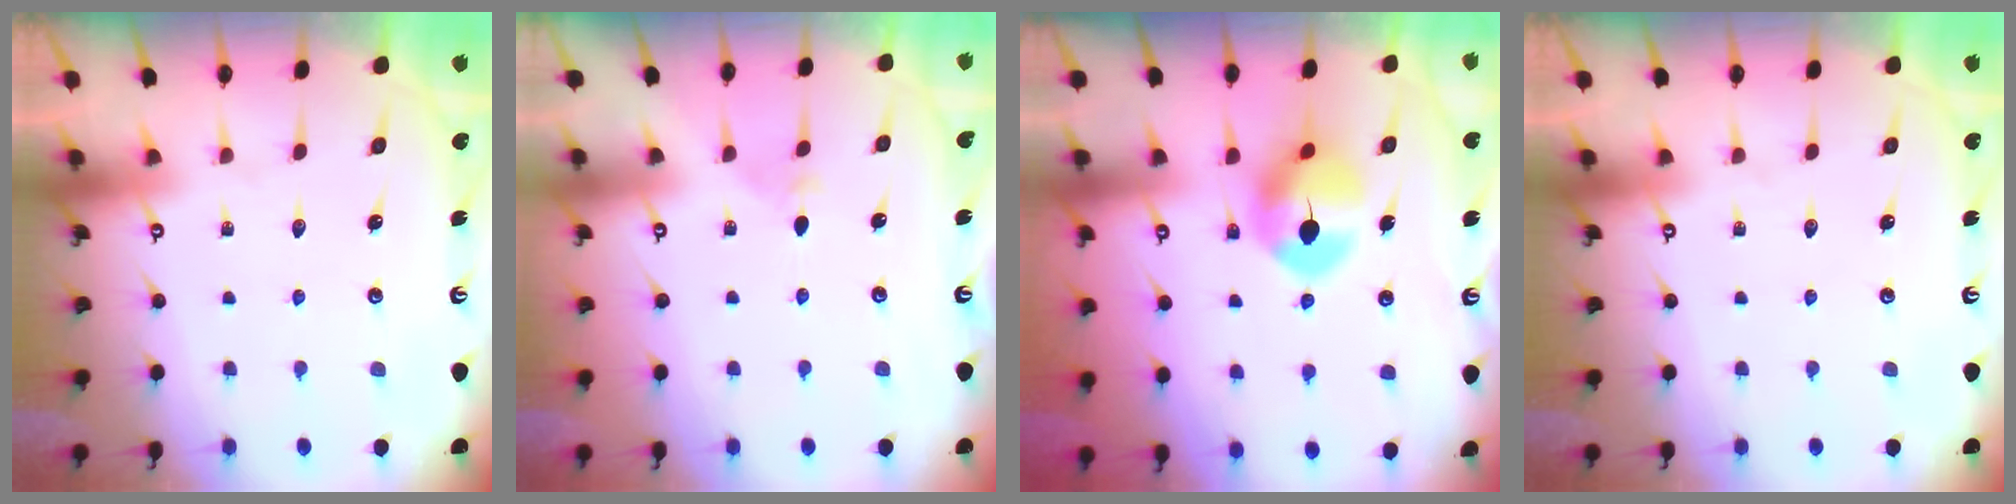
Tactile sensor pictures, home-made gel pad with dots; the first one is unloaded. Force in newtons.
{"total": 2.7, "press": 2.6, "slide": 0.7}
{"total": 8.5, "press": 8.5, "slide": 0.2}
{"total": 0.0}